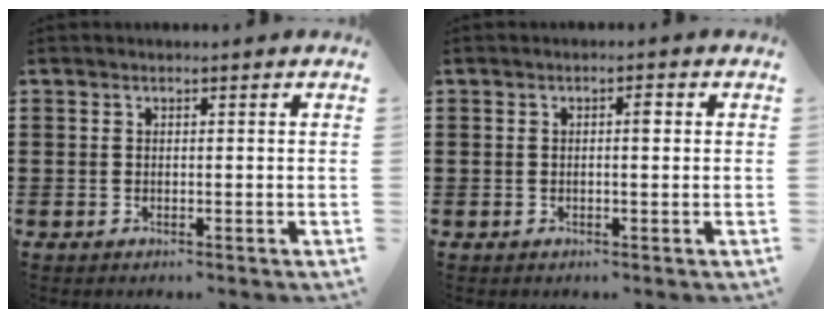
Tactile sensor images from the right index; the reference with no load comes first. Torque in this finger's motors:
{"motor_torque": [0.08, -0.03, 0.04, 0.03]}